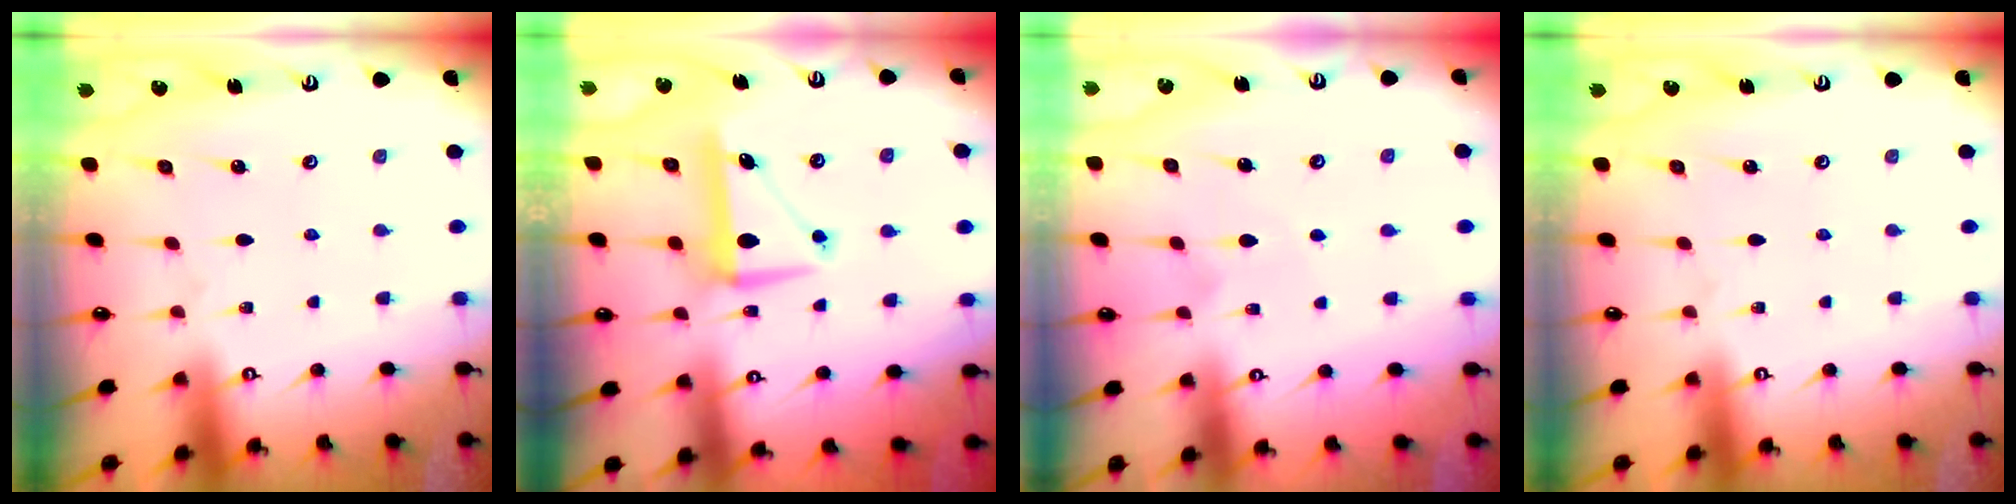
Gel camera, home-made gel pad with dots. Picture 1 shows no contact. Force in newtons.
{"total": 8.6, "press": 8.6, "slide": 0.7}
{"total": 4.9, "press": 4.9, "slide": 0.6}
{"total": 0.0}